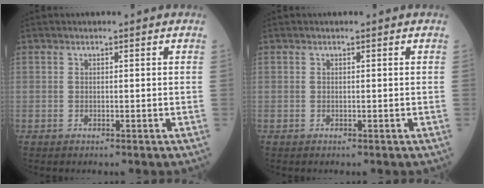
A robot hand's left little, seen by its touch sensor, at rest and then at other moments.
{"total": 0.0}